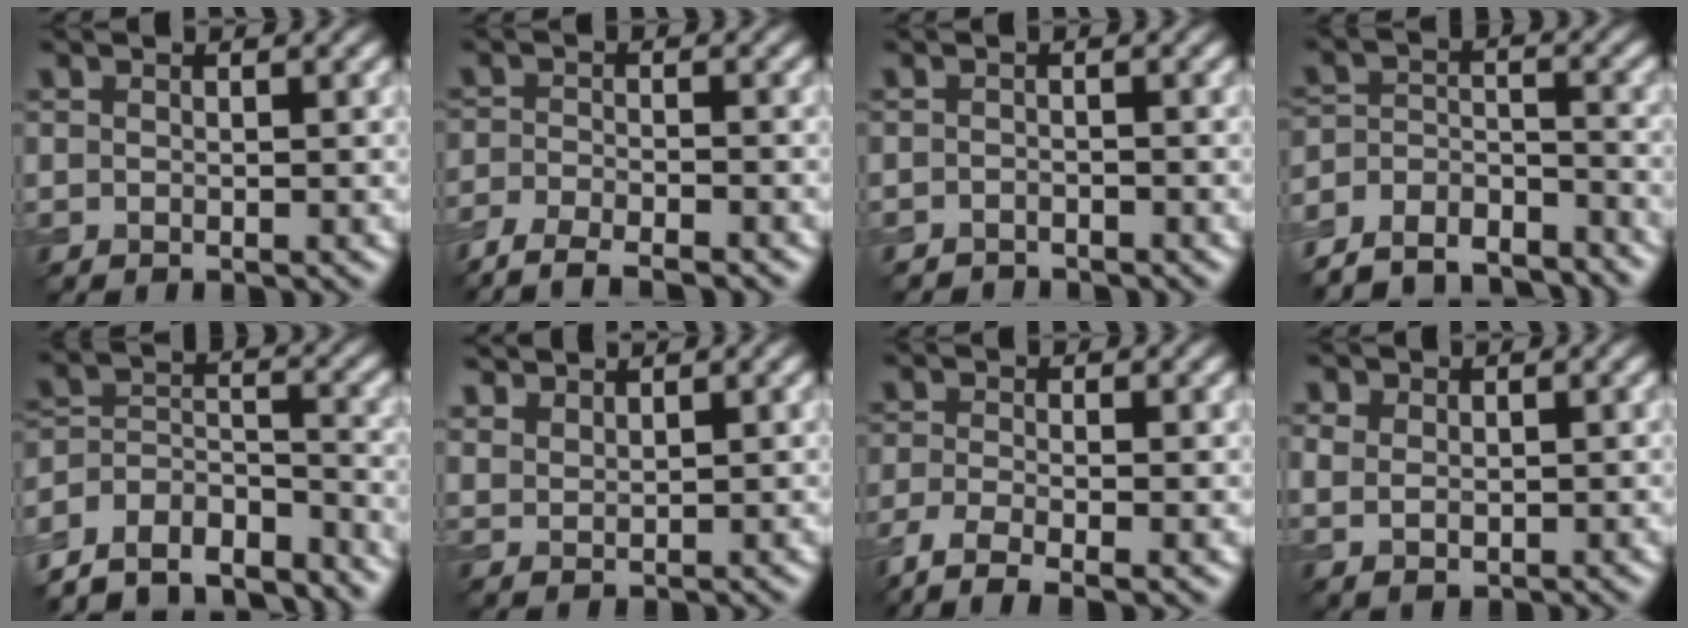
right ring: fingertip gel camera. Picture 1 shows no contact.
{"total": 6.3, "force": [-5.5, 1.6, 2.8], "torque": [-0.049, -0.019, -0.093]}
{"total": 1.4, "force": [-1.4, 0.4, 0.0], "torque": [0.004, -0.001, -0.026]}
{"total": 8.2, "force": [-7.4, 2.8, 2.2], "torque": [-0.046, -0.003, -0.125]}
{"total": 11.3, "force": [-9.8, 4.8, 3.1], "torque": [-0.048, 0.020, -0.151]}
{"total": 2.9, "force": [2.6, 1.0, 0.7], "torque": [-0.023, 0.002, 0.060]}
{"total": 4.4, "force": [-2.8, 1.3, 3.2], "torque": [-0.073, -0.013, -0.062]}
{"total": 2.3, "force": [0.9, 1.6, 1.3], "torque": [-0.024, 0.001, 0.019]}